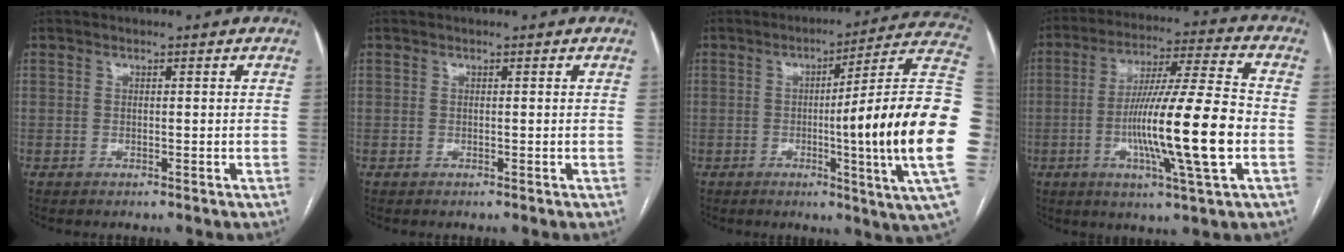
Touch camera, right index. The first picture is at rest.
{"total": 0.0}
{"total": 22.4, "force": [-2.3, -2.7, 22.1], "torque": [-0.221, 0.002, -0.050]}
{"total": 16.9, "force": [-3.5, 0.0, 16.6], "torque": [-0.291, -0.006, -0.065]}